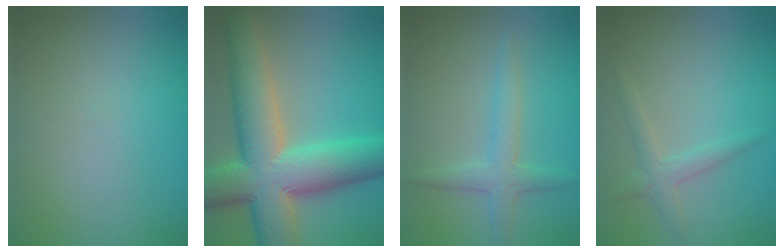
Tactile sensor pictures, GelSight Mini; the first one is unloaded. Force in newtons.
{"total": 12.5, "press": 12.5, "slide": 0.7}
{"total": 2.5, "press": 2.5, "slide": 0.0}
{"total": 1.8, "press": 1.8, "slide": 0.1}